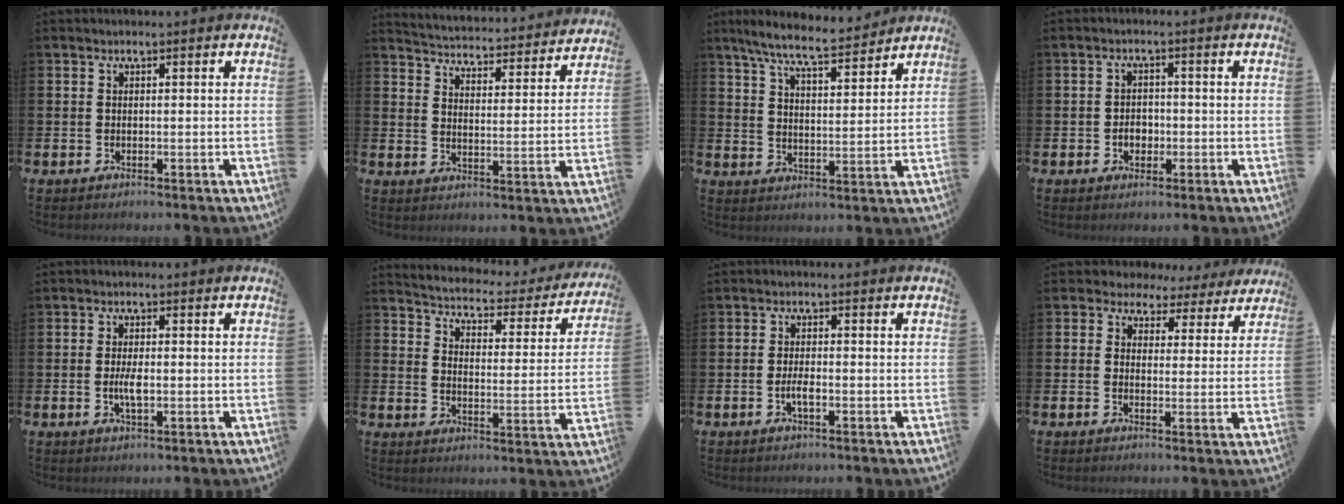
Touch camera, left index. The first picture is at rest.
{"total": 4.4, "force": [4.4, 0.4, 0.3], "torque": [-0.029, -0.042, 0.071]}
{"total": 8.1, "force": [7.4, 0.9, 3.2], "torque": [-0.084, -0.037, 0.131]}
{"total": 2.5, "force": [-0.7, 1.9, 1.4], "torque": [-0.013, -0.003, -0.019]}
{"total": 2.9, "force": [-0.2, 1.1, 2.7], "torque": [-0.041, -0.003, -0.006]}
{"total": 3.9, "force": [3.7, 1.0, 0.6], "torque": [-0.035, -0.036, 0.055]}
{"total": 2.1, "force": [-0.6, 0.7, 1.9], "torque": [-0.035, 0.002, -0.012]}
{"total": 3.4, "force": [2.5, 2.3, 0.3], "torque": [-0.016, -0.017, 0.039]}